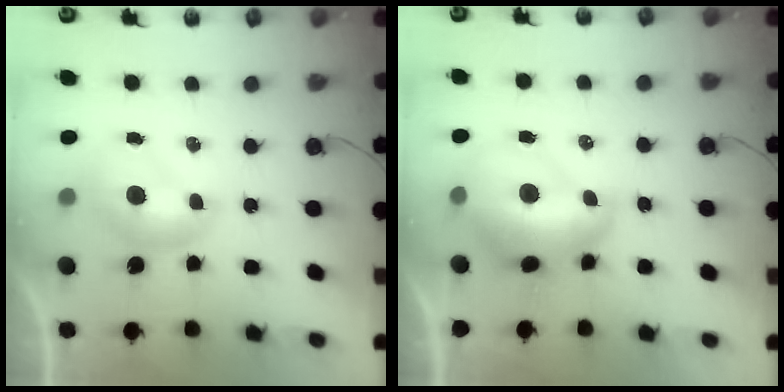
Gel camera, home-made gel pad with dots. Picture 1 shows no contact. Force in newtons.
{"total": 5.3, "press": 5.1, "slide": 1.4}